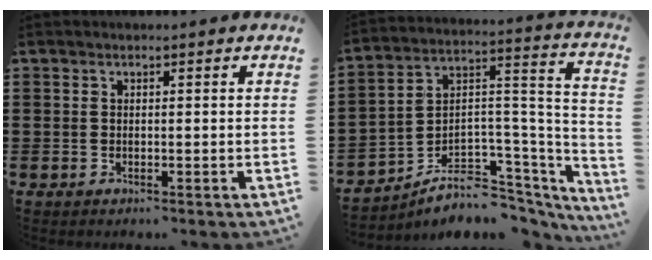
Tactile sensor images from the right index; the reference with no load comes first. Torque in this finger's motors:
{"motor_torque": [-1.62, -0.14, -1.05, -0.21]}